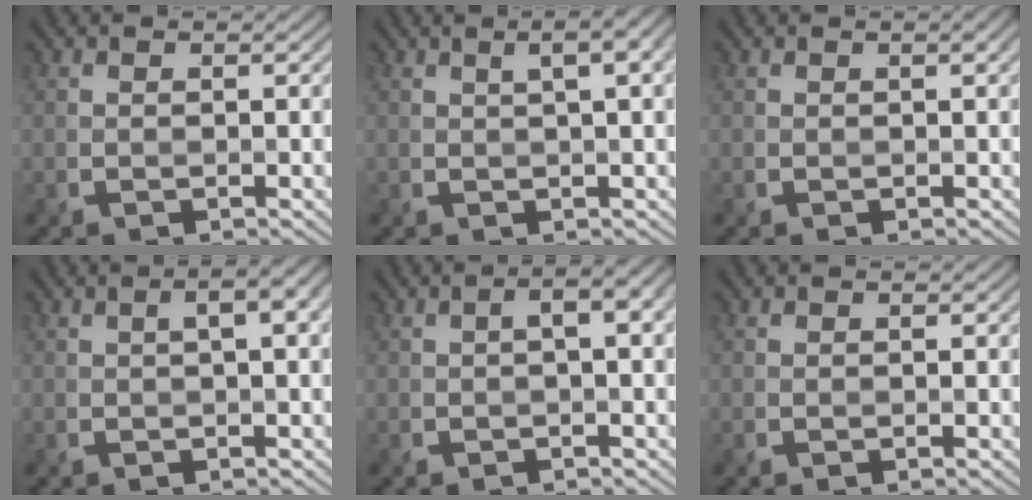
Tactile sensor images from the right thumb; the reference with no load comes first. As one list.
[{"total": 4.5, "force": [1.6, 1.1, 4.1], "torque": [-0.057, 0.014, 0.022]}, {"total": 0.8, "force": [0.3, 0.1, 0.7], "torque": [-0.013, 0.005, 0.005]}, {"total": 3.6, "force": [0.9, 0.8, 3.4], "torque": [-0.050, 0.012, 0.013]}, {"total": 3.0, "force": [0.4, 0.7, 2.9], "torque": [-0.043, 0.012, 0.005]}, {"total": 0.0}]